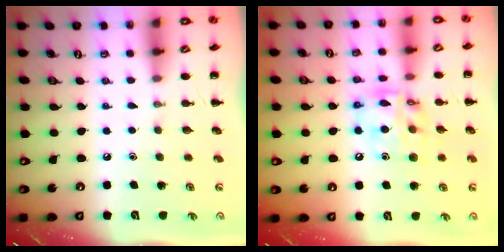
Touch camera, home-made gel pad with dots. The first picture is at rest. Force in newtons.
{"total": 12.5, "press": 12.1, "slide": 2.8}